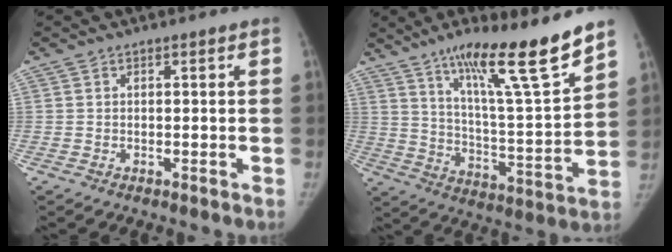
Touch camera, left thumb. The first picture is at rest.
{"total": 19.8, "force": [13.8, 1.7, 14.1], "torque": [-0.201, -0.078, 0.230]}